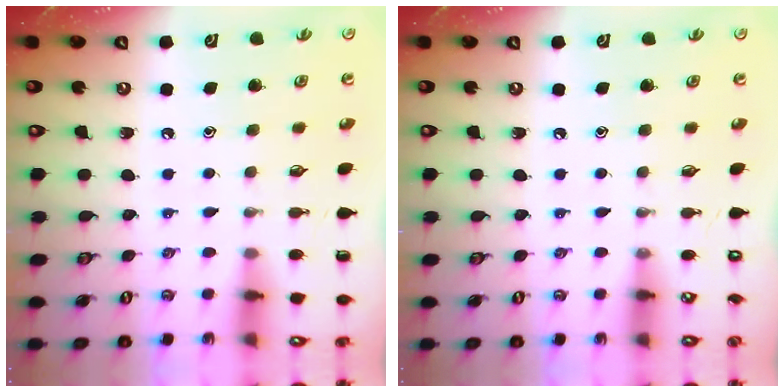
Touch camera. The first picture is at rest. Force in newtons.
{"total": 0.0}